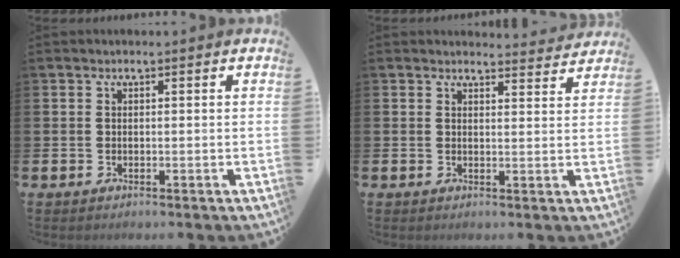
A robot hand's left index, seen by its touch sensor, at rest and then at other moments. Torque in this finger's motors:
{"motor_torque": [0.86, -1.28, 0.17, 0.00]}